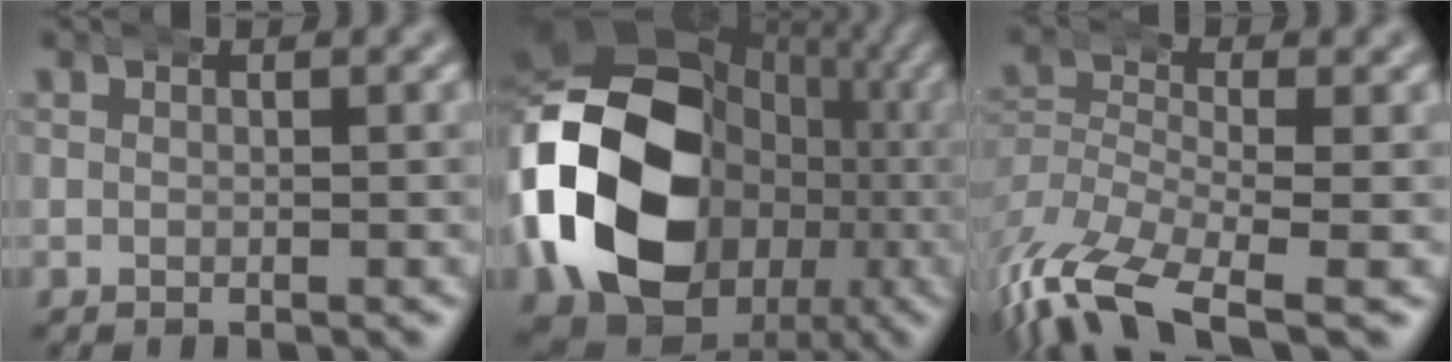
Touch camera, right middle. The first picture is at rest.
{"total": 24.0, "force": [-0.4, 17.3, 16.7], "torque": [-0.291, -0.037, 0.004]}
{"total": 7.4, "force": [-4.4, 3.3, 5.0], "torque": [-0.117, -0.040, -0.055]}